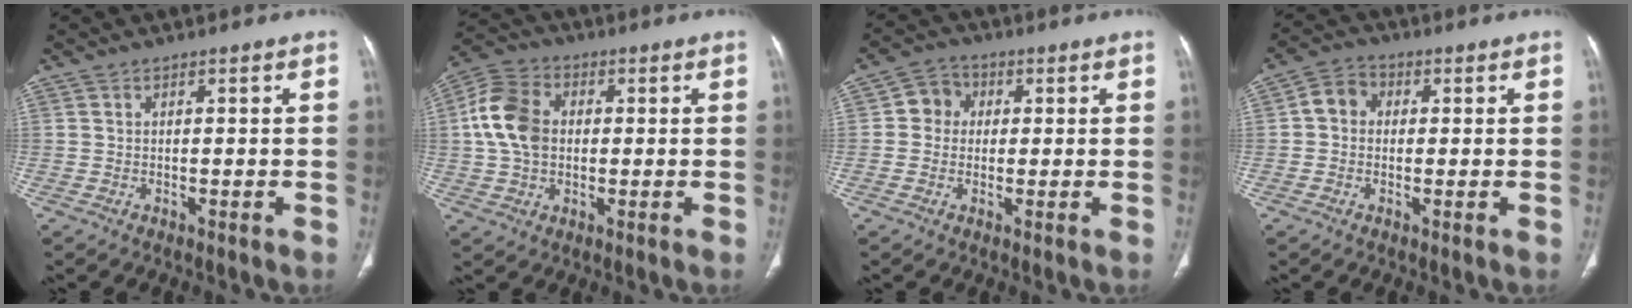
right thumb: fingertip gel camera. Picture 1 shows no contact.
{"total": 11.0, "force": [0.8, 8.1, 7.4], "torque": [-0.137, 0.018, 0.009]}
{"total": 4.9, "force": [0.6, 4.4, 2.0], "torque": [-0.011, 0.011, 0.000]}
{"total": 5.0, "force": [0.3, 4.2, 2.6], "torque": [-0.031, 0.015, -0.006]}